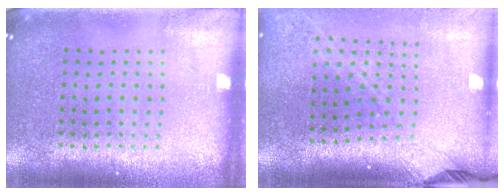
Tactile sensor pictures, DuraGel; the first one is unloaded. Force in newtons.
{"total": 2.2, "press": 1.6, "slide": 1.5}